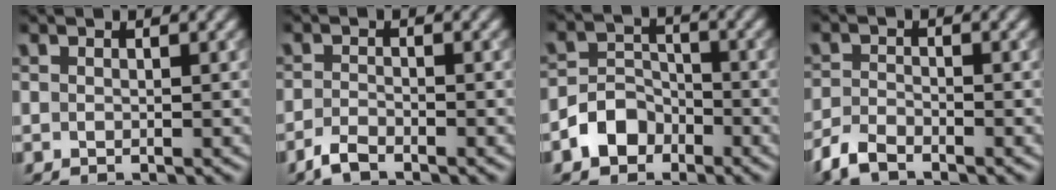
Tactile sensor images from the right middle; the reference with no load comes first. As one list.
[{"total": 1.8, "force": [-1.6, 0.3, 0.7], "torque": [-0.021, -0.003, -0.038]}, {"total": 3.7, "force": [-2.5, 2.6, 1.2], "torque": [-0.021, 0.004, -0.051]}, {"total": 2.7, "force": [-2.4, 0.7, 1.0], "torque": [-0.027, -0.006, -0.057]}]